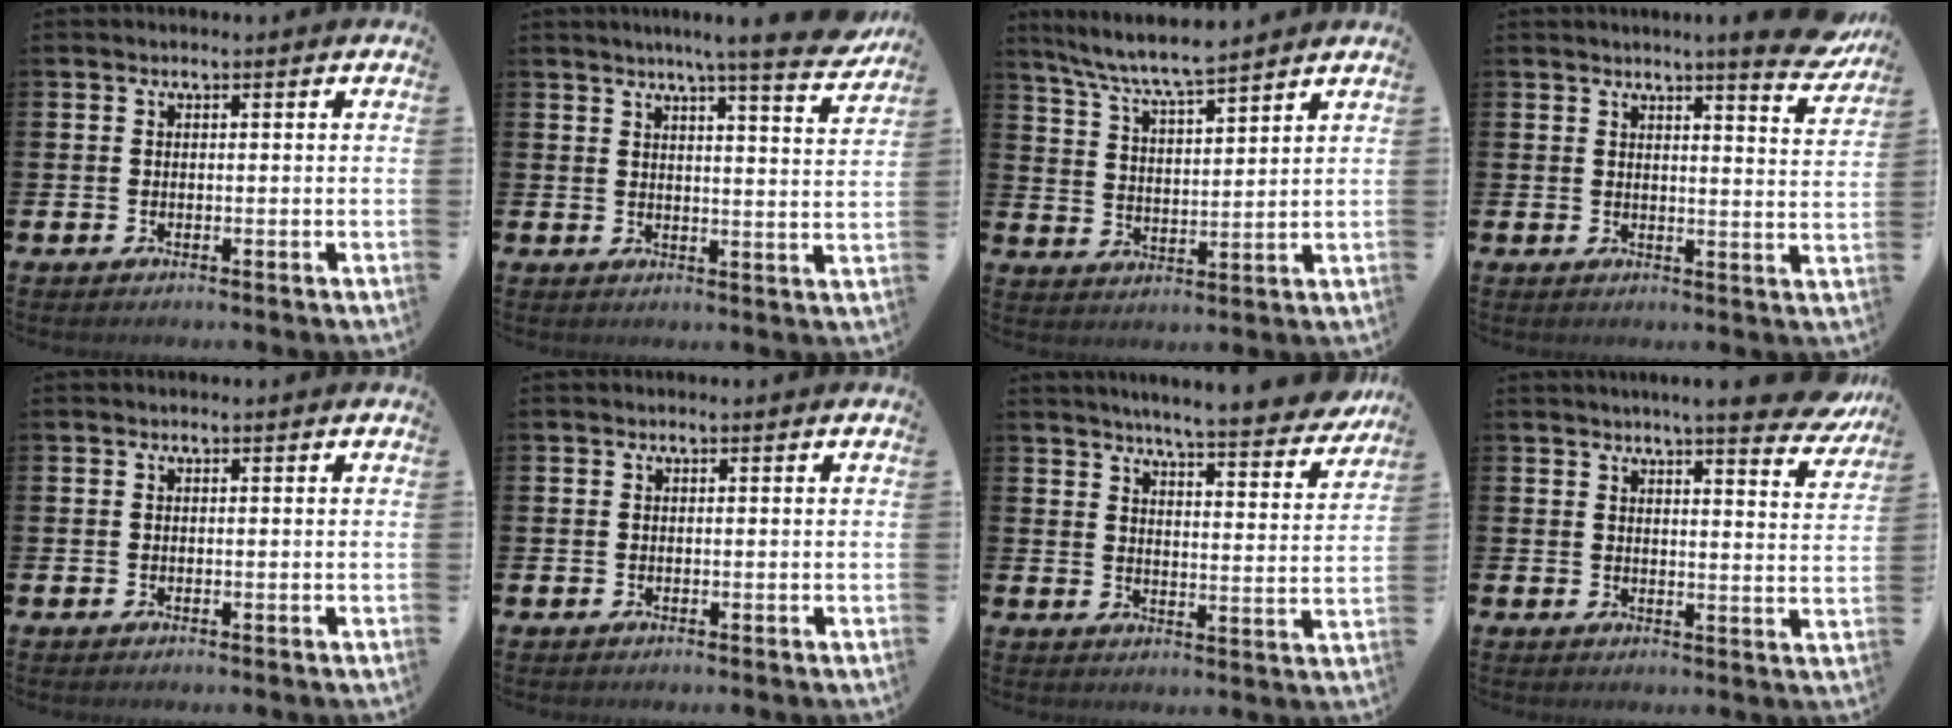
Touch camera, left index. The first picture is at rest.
{"total": 6.9, "force": [6.1, -0.6, 3.1], "torque": [-0.046, -0.040, 0.099]}
{"total": 7.3, "force": [6.8, 0.5, 2.6], "torque": [-0.076, -0.036, 0.120]}
{"total": 5.9, "force": [5.3, -0.2, 2.6], "torque": [-0.034, -0.032, 0.087]}
{"total": 0.0}
{"total": 0.0}
{"total": 6.1, "force": [5.8, -0.3, 1.8], "torque": [-0.043, -0.045, 0.095]}
{"total": 6.6, "force": [5.9, 0.0, 2.9], "torque": [-0.041, -0.033, 0.098]}